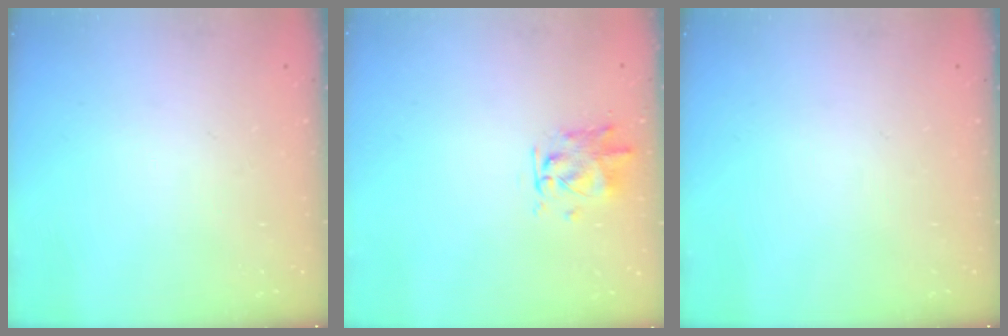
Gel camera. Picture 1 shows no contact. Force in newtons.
{"total": 3.9, "press": 3.9, "slide": 0.2}
{"total": 0.0}